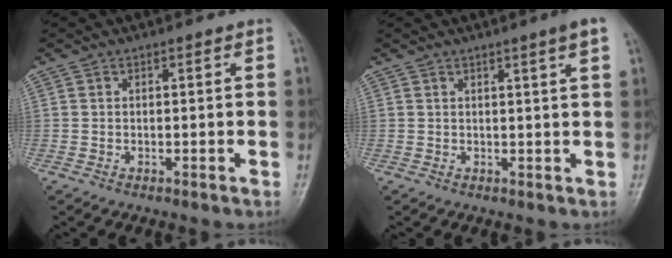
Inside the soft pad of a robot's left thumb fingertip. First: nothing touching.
{"total": 3.5, "force": [2.0, -0.5, 2.7], "torque": [-0.039, -0.008, 0.029]}